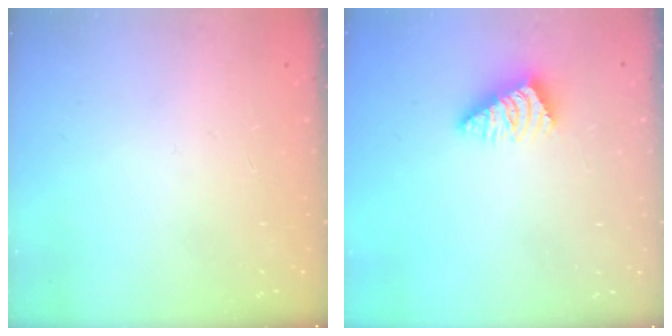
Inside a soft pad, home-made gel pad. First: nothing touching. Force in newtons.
{"total": 2.4, "press": 2.4, "slide": 0.4}